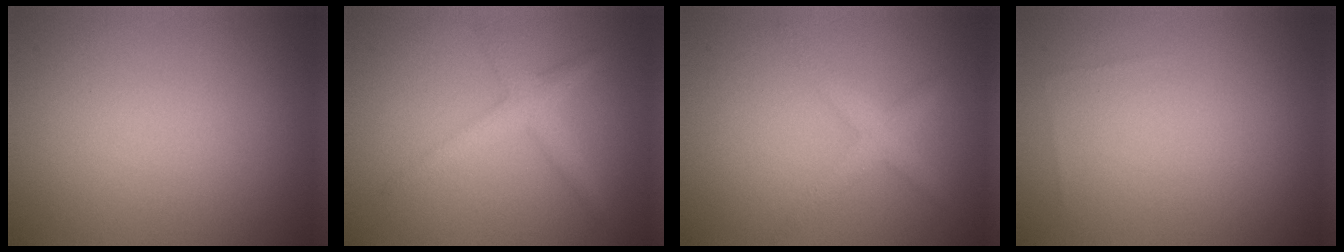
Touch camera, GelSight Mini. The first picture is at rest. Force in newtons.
{"total": 2.5, "press": 2.5, "slide": 0.1}
{"total": 2.3, "press": 2.3, "slide": 0.1}
{"total": 0.0}